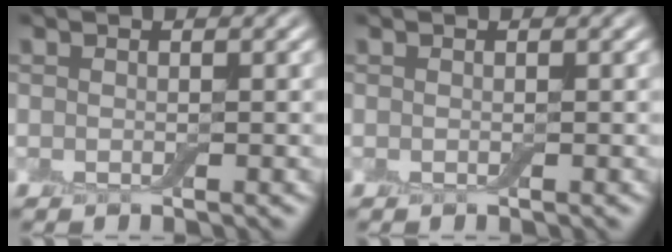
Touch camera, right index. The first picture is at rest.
{"total": 0.0}